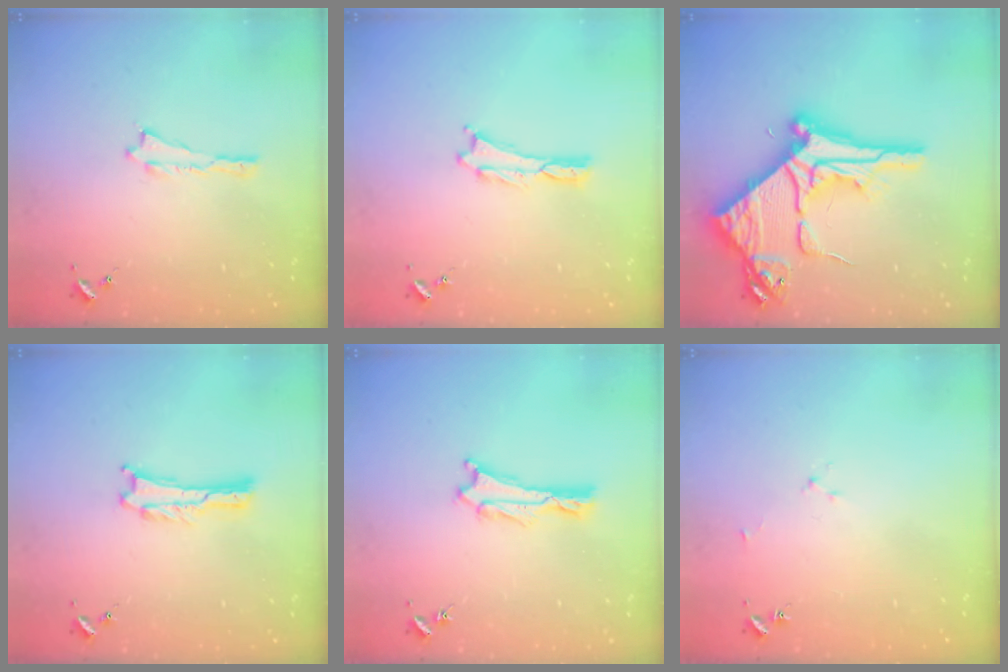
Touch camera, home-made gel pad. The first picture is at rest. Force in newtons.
{"total": 0.0}
{"total": 13.6, "press": 13.5, "slide": 1.1}
{"total": 0.0}
{"total": 1.0, "press": 1.0, "slide": 0.1}
{"total": 1.9, "press": 1.9, "slide": 0.3}